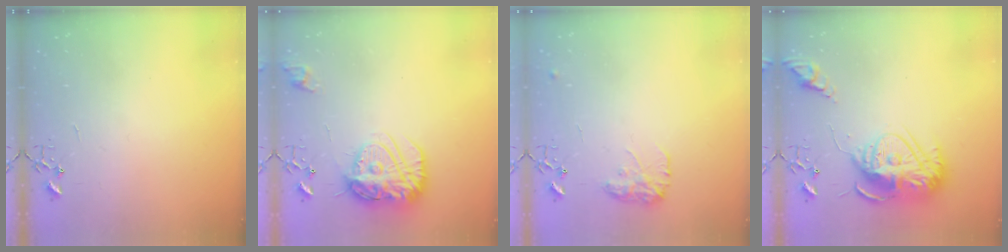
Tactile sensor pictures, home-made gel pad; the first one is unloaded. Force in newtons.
{"total": 16.5, "press": 16.5, "slide": 1.6}
{"total": 10.8, "press": 10.8, "slide": 0.6}
{"total": 17.0, "press": 16.9, "slide": 1.5}